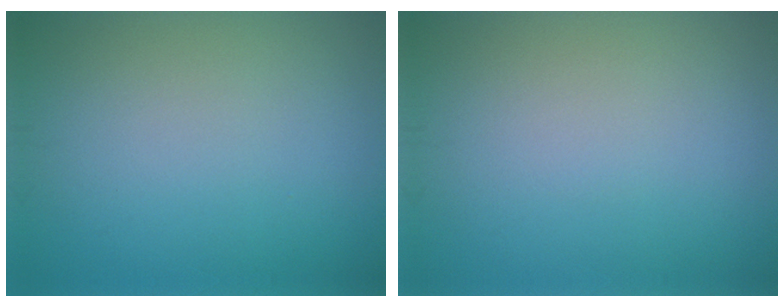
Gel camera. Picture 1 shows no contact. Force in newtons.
{"total": 0.0}